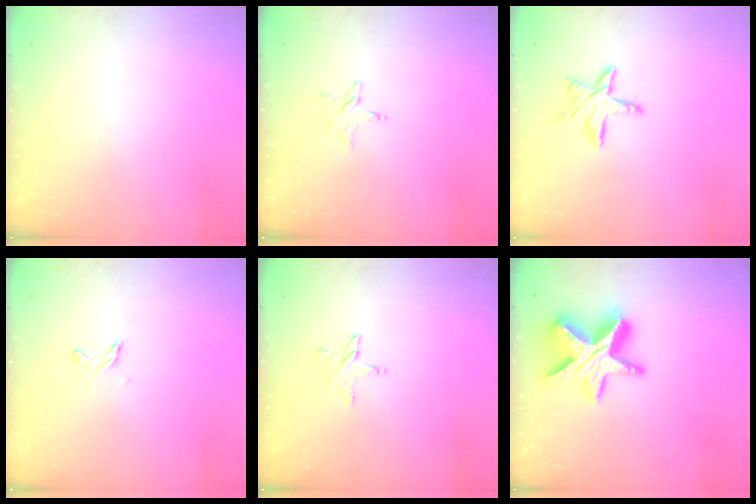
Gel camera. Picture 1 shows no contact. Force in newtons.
{"total": 3.6, "press": 3.6, "slide": 0.2}
{"total": 8.8, "press": 8.8, "slide": 0.6}
{"total": 3.0, "press": 2.9, "slide": 0.4}
{"total": 3.3, "press": 3.3, "slide": 0.3}
{"total": 15.6, "press": 15.6, "slide": 0.9}